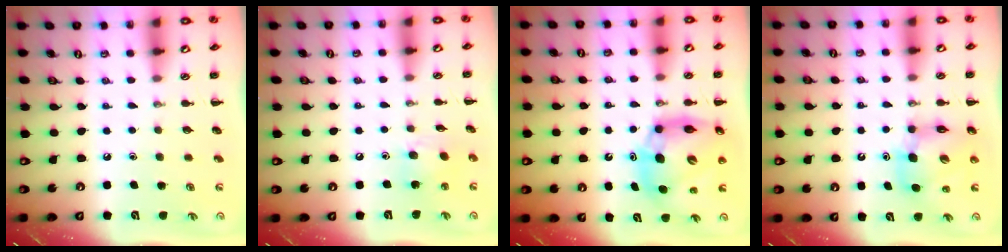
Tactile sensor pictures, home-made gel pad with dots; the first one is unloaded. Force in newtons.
{"total": 9.4, "press": 9.2, "slide": 1.9}
{"total": 13.6, "press": 13.0, "slide": 4.0}
{"total": 8.6, "press": 8.3, "slide": 2.3}